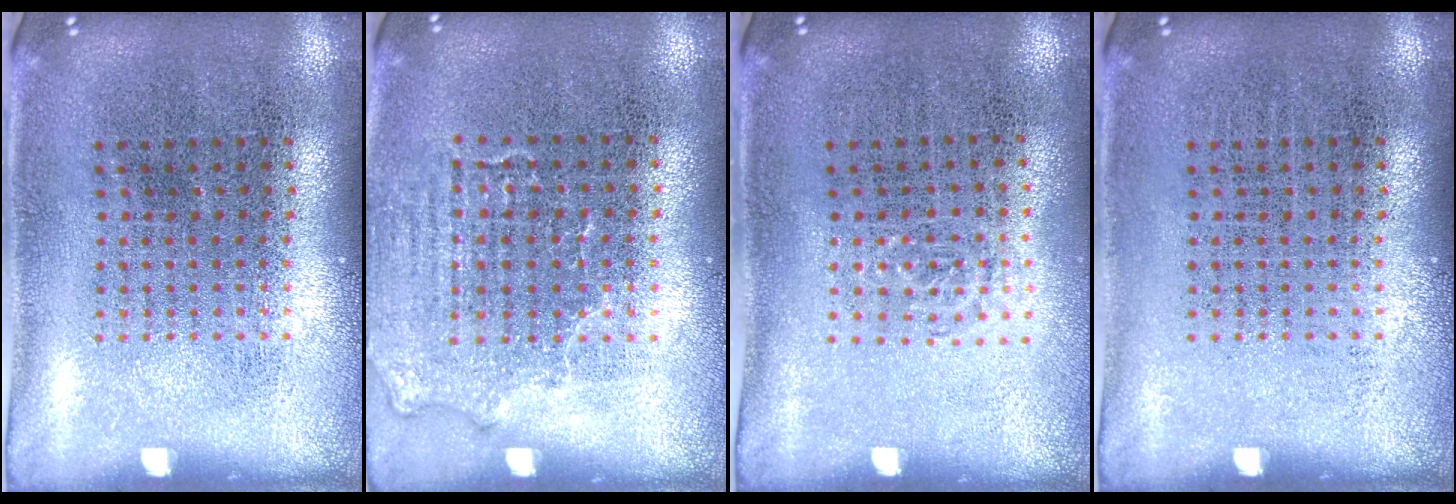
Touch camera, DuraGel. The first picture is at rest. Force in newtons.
{"total": 1.4, "press": 1.2, "slide": 0.6}
{"total": 0.6, "press": 0.5, "slide": 0.3}
{"total": 0.0}